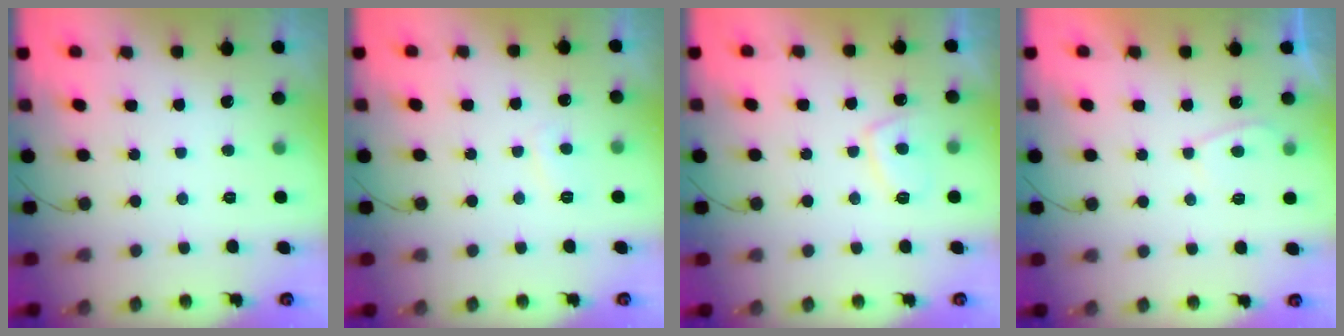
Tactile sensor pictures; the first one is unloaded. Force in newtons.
{"total": 2.4, "press": 2.3, "slide": 0.5}
{"total": 6.3, "press": 6.2, "slide": 1.1}
{"total": 2.2, "press": 2.2, "slide": 0.5}